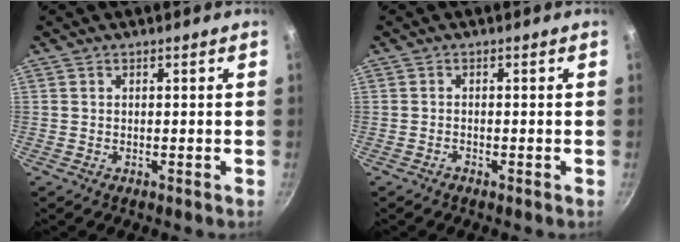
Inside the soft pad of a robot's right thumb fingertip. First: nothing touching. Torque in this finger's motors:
{"motor_torque": [0.45, 0.24, -0.23, 0.13, -0.02]}